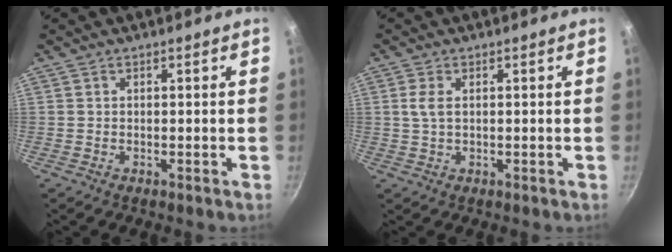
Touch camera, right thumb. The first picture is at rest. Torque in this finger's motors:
{"motor_torque": [-0.58, -0.05, 0.57, -0.04, 0.02]}